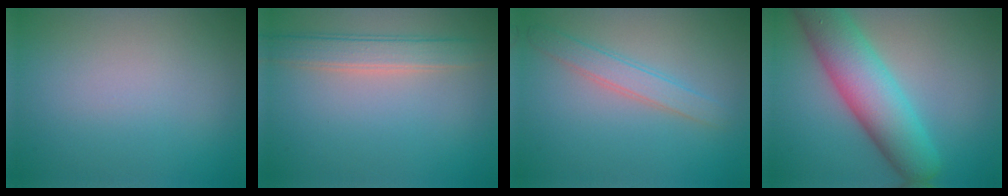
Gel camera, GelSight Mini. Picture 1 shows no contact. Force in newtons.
{"total": 3.1, "press": 3.1, "slide": 0.3}
{"total": 2.4, "press": 2.4, "slide": 0.2}
{"total": 8.1, "press": 8.1, "slide": 0.2}